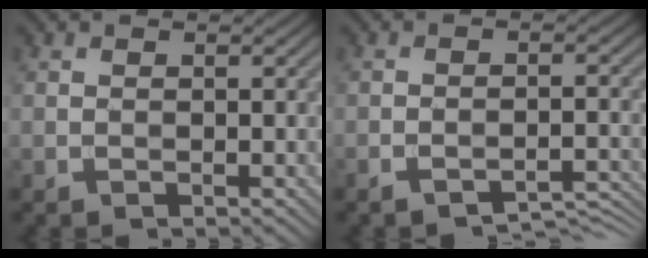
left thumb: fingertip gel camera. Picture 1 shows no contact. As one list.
[{"total": 3.5, "force": [-3.2, 0.6, 1.4], "torque": [-0.021, 0.003, -0.048]}]